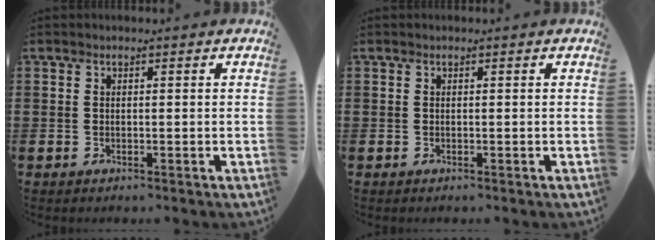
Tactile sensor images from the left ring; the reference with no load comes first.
{"total": 0.0}